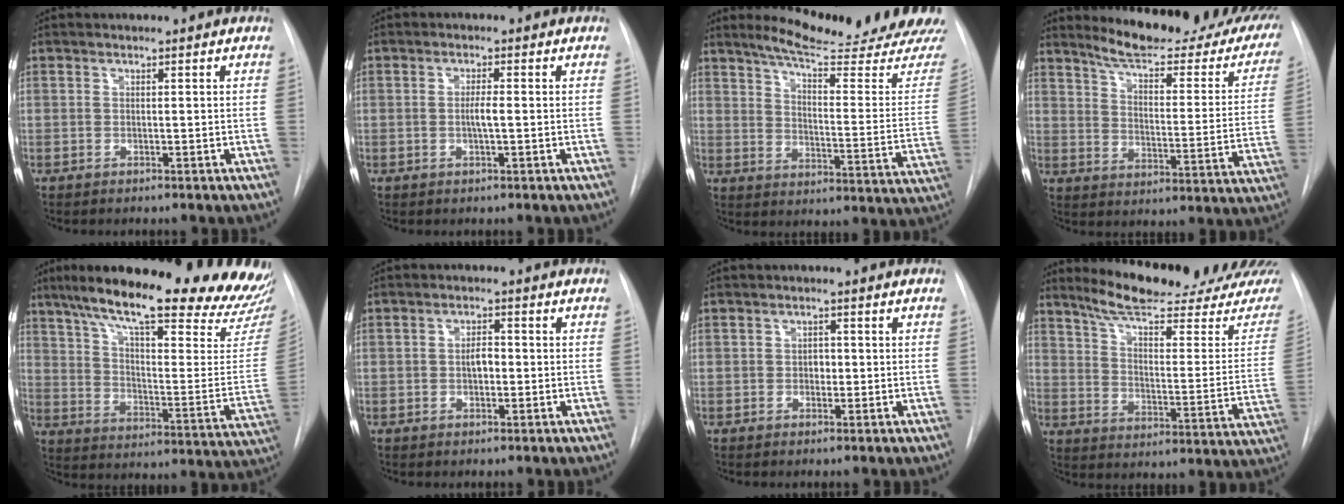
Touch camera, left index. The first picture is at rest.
{"total": 2.1, "force": [-0.3, 0.1, 2.1], "torque": [-0.037, 0.000, -0.006]}
{"total": 21.4, "force": [19.9, -0.3, 7.7], "torque": [-0.111, -0.114, 0.249]}
{"total": 23.6, "force": [20.5, 5.0, 10.5], "torque": [-0.125, -0.062, 0.244]}
{"total": 31.7, "force": [25.3, 5.7, 18.1], "torque": [-0.246, -0.044, 0.334]}
{"total": 2.5, "force": [-0.4, 1.3, 2.1], "torque": [-0.030, 0.005, -0.006]}
{"total": 1.6, "force": [-0.2, 1.2, 1.0], "torque": [-0.010, 0.003, -0.003]}
{"total": 23.6, "force": [21.4, 2.5, 9.6], "torque": [-0.132, -0.084, 0.278]}